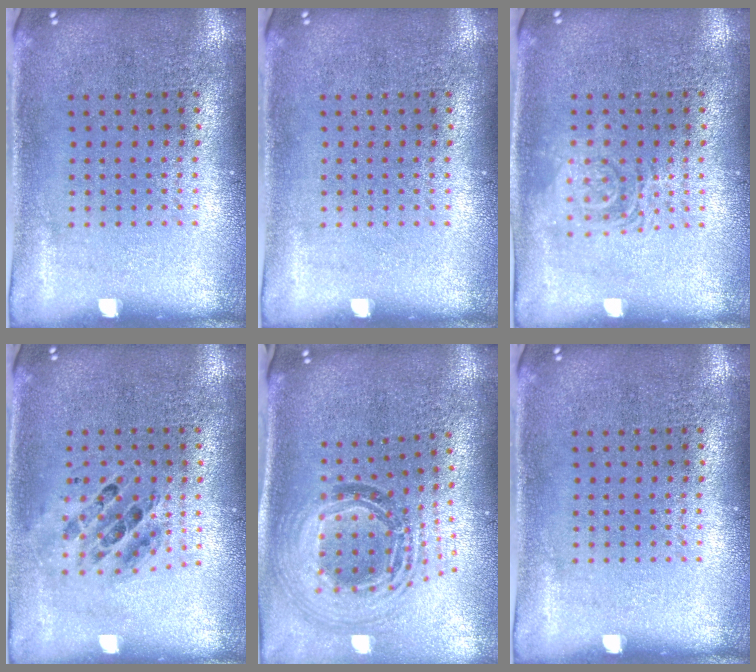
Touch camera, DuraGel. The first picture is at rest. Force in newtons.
{"total": 0.0}
{"total": 1.2, "press": 1.2, "slide": 0.2}
{"total": 0.7, "press": 0.7, "slide": 0.1}
{"total": 1.6, "press": 1.4, "slide": 0.8}
{"total": 0.0}